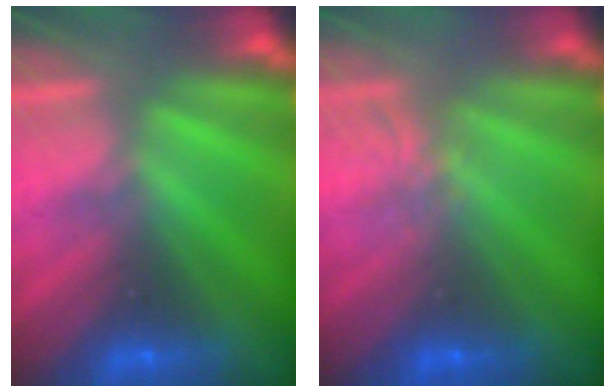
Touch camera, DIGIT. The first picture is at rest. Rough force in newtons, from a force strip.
{"total": 1.8}